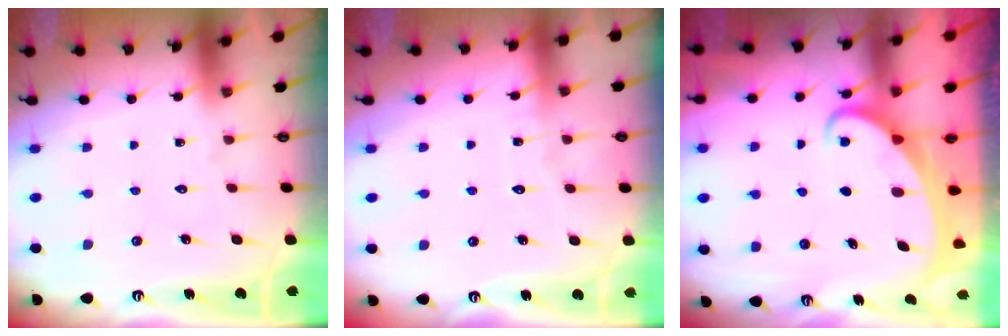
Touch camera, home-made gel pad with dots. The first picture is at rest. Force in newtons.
{"total": 2.5, "press": 2.5, "slide": 0.2}
{"total": 2.5, "press": 2.5, "slide": 0.4}